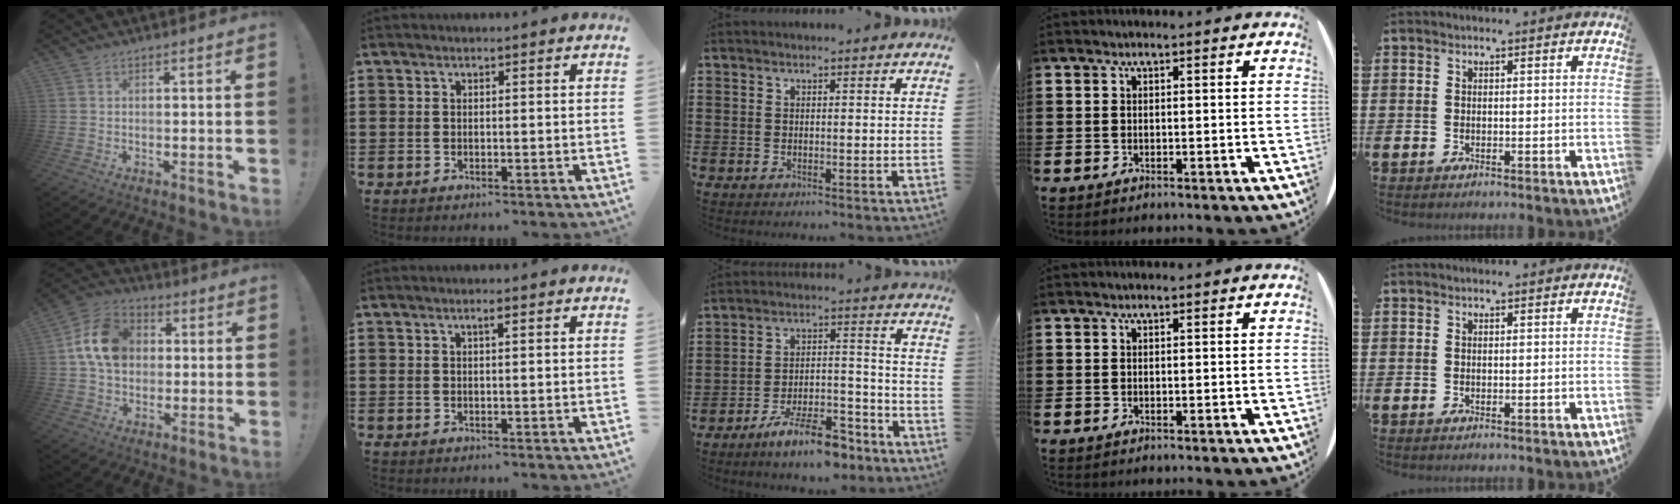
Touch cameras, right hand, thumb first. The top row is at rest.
{"thumb": {"total": 14.3, "force": [2.6, 11.4, 8.3], "torque": [-0.128, 0.010, 0.058]}, "index": {"total": 1.0, "force": [0.4, 0.1, 0.9], "torque": [-0.017, 0.002, 0.006]}, "middle": {"total": 9.3, "force": [-7.5, 1.8, 5.2], "torque": [-0.086, 0.018, -0.137]}}